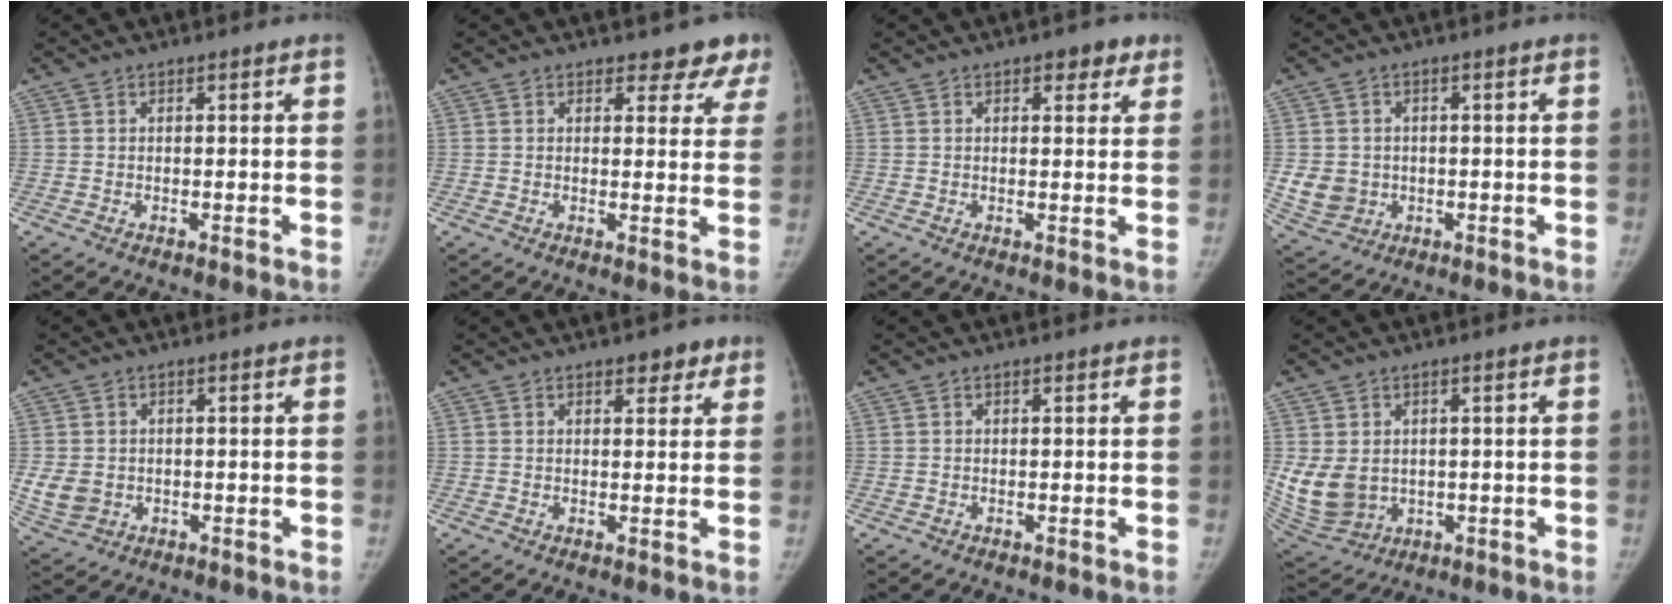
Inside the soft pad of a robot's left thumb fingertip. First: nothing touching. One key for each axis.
{"total": 5.5, "fx": 4.7, "fy": 2.5, "fz": 1.1, "tx": 0.025, "ty": -0.027, "tz": 0.038}
{"total": 3.9, "fx": 2.3, "fy": 2.1, "fz": 2.4, "tx": -0.005, "ty": -0.007, "tz": 0.023}
{"total": 6.0, "fx": -0.5, "fy": 5.4, "fz": 2.4, "tx": -0.027, "ty": 0.000, "tz": 0.005}
{"total": 5.3, "fx": -0.6, "fy": 4.5, "fz": 2.7, "tx": -0.046, "ty": -0.002, "tz": 0.002}
{"total": 3.5, "fx": 2.2, "fy": 1.9, "fz": 1.9, "tx": 0.000, "ty": -0.008, "tz": 0.025}
{"total": 0.0}
{"total": 10.2, "fx": 0.1, "fy": 8.2, "fz": 5.9, "tx": -0.108, "ty": -0.012, "tz": 0.031}